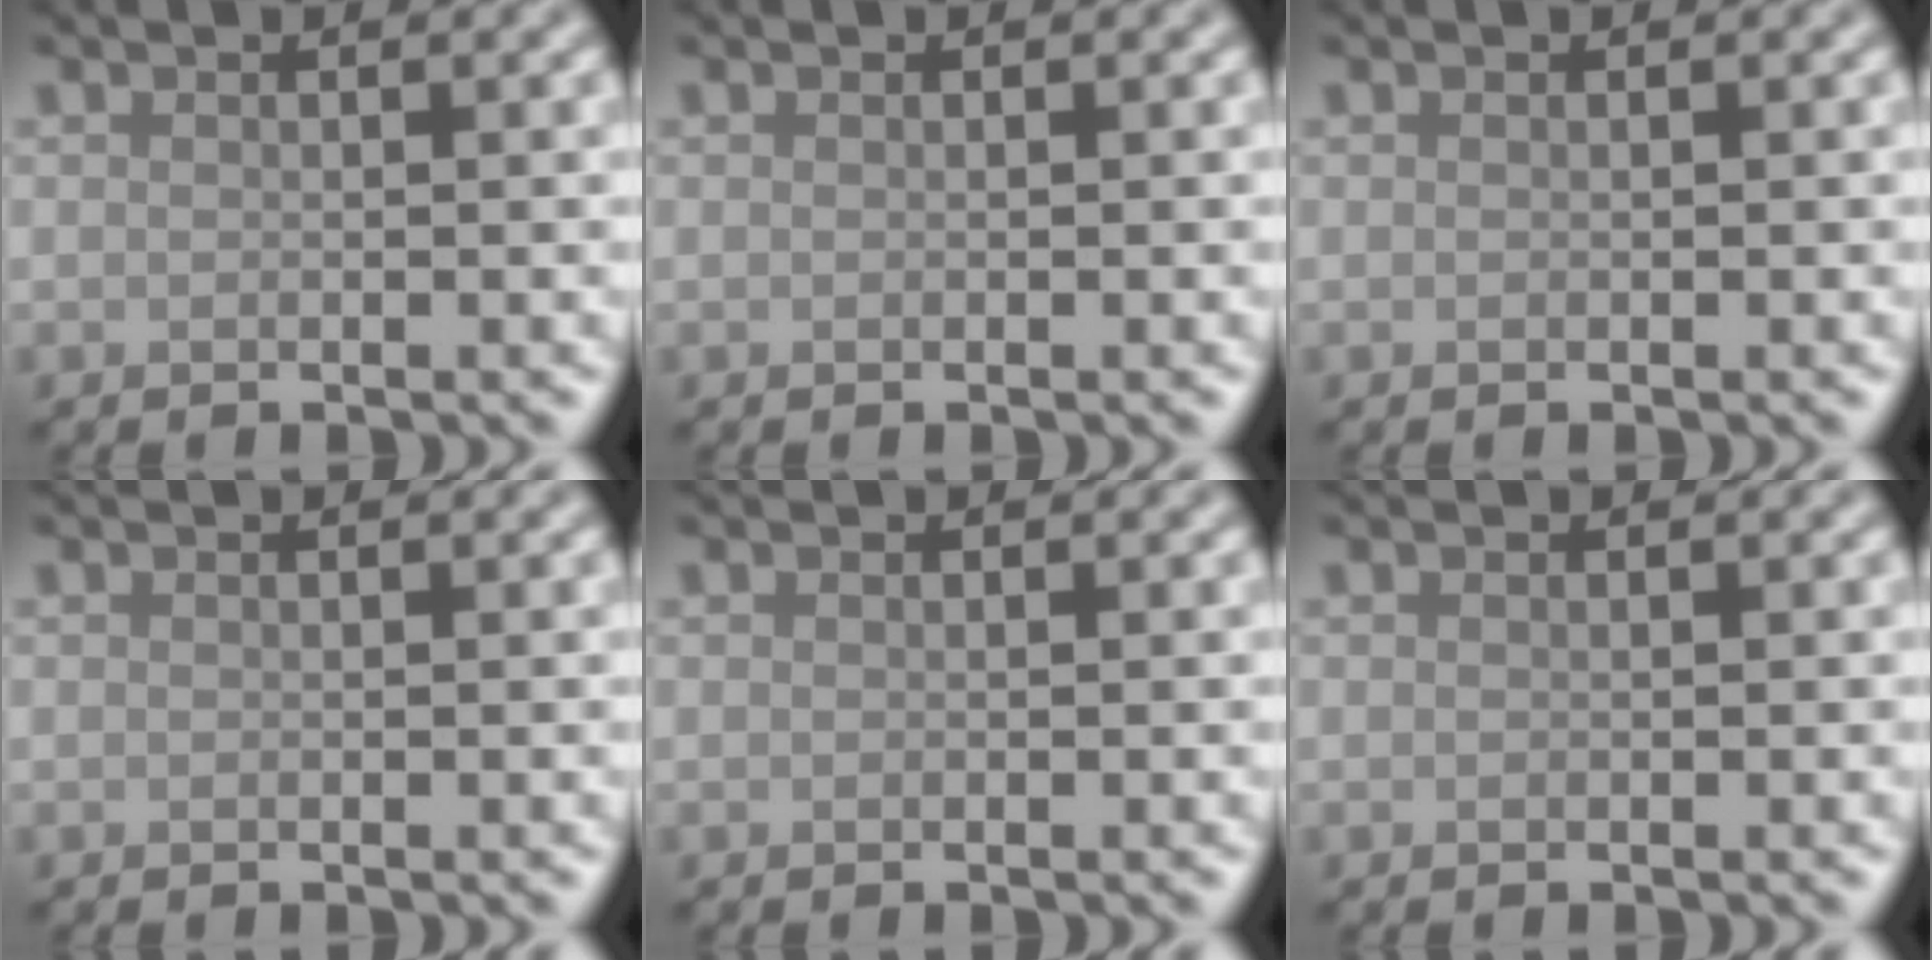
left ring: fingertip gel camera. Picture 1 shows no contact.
{"total": 0.0}
{"total": 0.0}
{"total": 0.0}
{"total": 0.0}
{"total": 0.0}